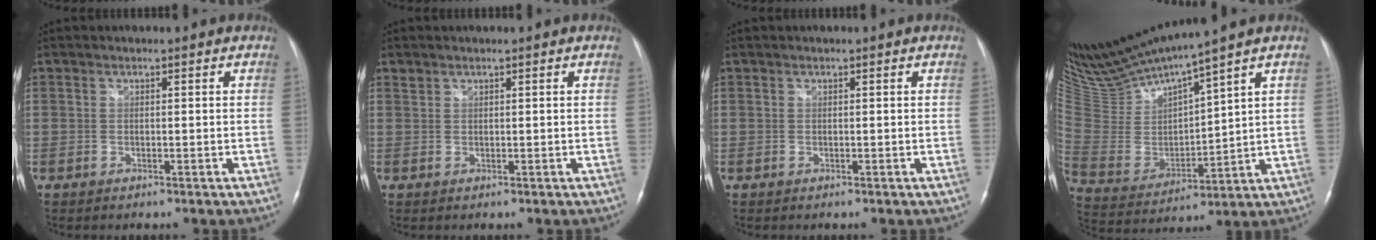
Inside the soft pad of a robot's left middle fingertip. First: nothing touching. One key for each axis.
{"total": 0.7, "fx": 0.7, "fy": 0.2, "fz": 0.0, "tx": -0.002, "ty": 0.005, "tz": 0.014}
{"total": 0.0}
{"total": 14.7, "fx": 13.5, "fy": -0.5, "fz": 5.8, "tx": -0.128, "ty": -0.017, "tz": 0.277}